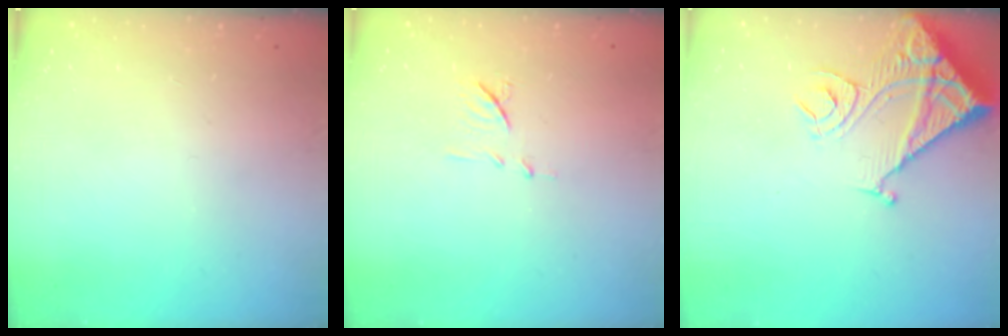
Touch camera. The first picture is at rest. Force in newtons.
{"total": 7.0, "press": 7.0, "slide": 0.6}
{"total": 13.7, "press": 13.6, "slide": 1.6}